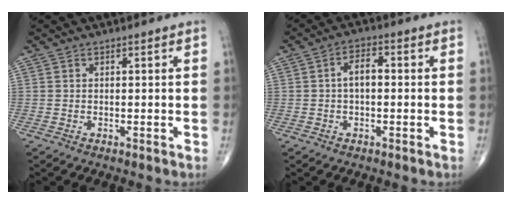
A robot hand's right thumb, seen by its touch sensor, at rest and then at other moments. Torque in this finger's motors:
{"motor_torque": [-0.05, 0.35, 0.07, -0.08, 0.01]}